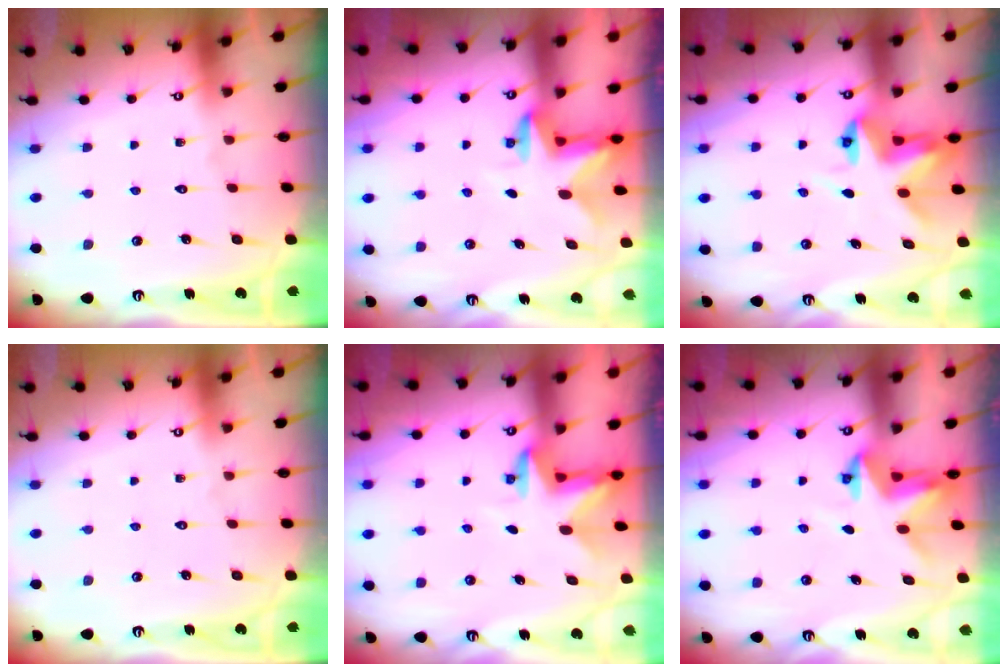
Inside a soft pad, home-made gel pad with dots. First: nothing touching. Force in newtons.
{"total": 2.8, "press": 2.8, "slide": 0.5}
{"total": 5.0, "press": 5.0, "slide": 0.4}
{"total": 0.0}
{"total": 2.9, "press": 2.9, "slide": 0.1}
{"total": 3.4, "press": 3.4, "slide": 0.2}